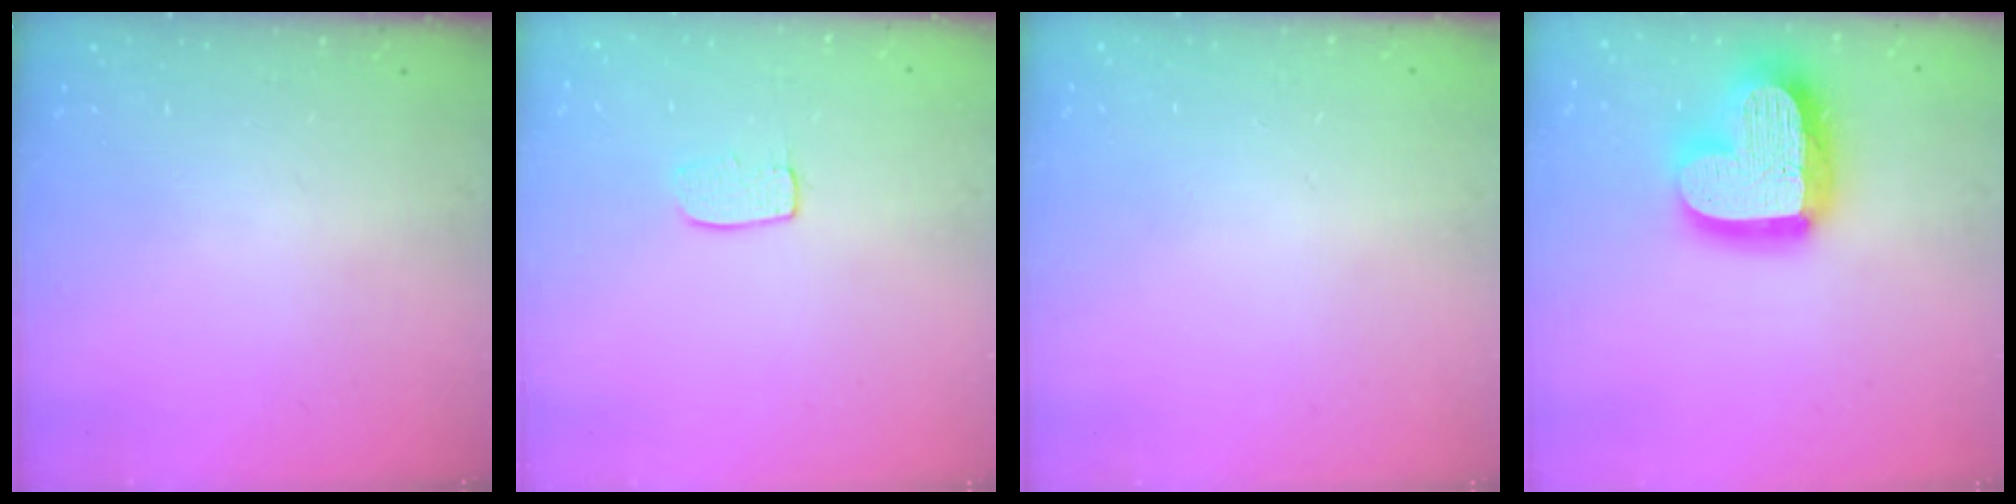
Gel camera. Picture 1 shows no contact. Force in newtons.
{"total": 5.2, "press": 5.2, "slide": 0.3}
{"total": 0.0}
{"total": 22.4, "press": 22.4, "slide": 1.9}